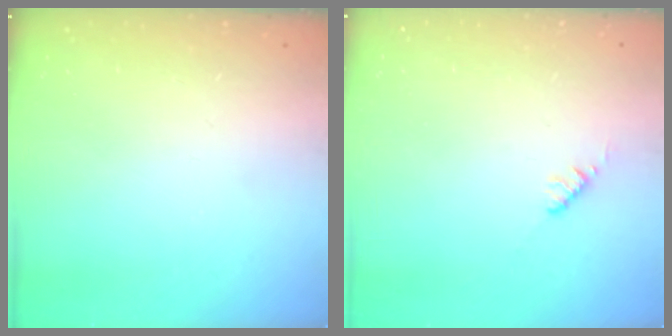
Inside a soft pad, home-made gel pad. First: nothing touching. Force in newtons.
{"total": 2.8, "press": 2.8, "slide": 0.4}